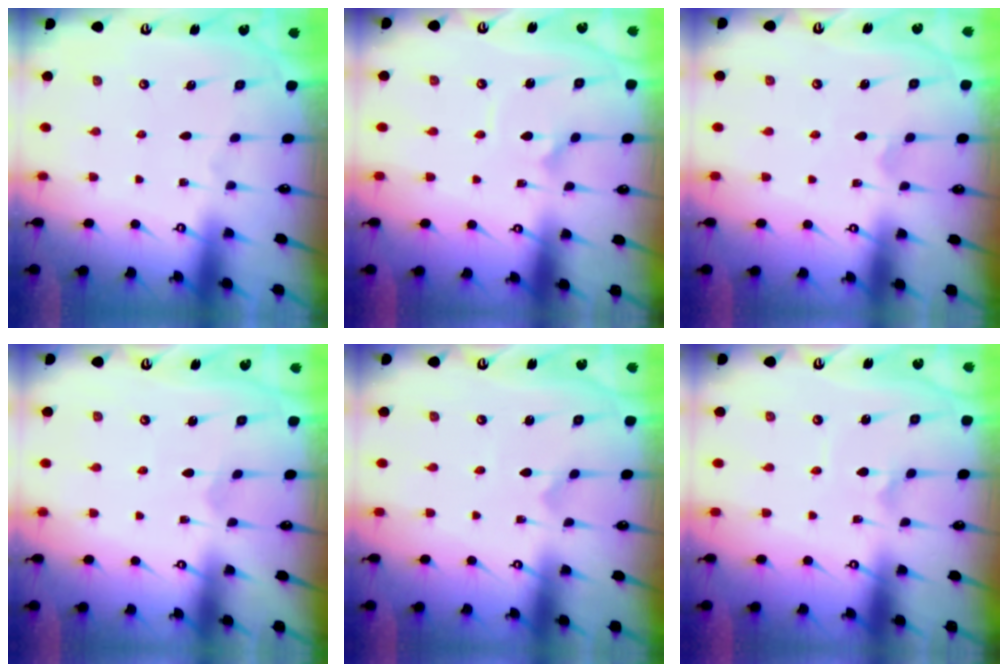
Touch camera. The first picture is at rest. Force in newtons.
{"total": 1.9, "press": 1.9, "slide": 0.1}
{"total": 2.5, "press": 2.4, "slide": 0.6}
{"total": 0.9, "press": 0.9, "slide": 0.0}
{"total": 0.0}
{"total": 1.8, "press": 1.8, "slide": 0.1}